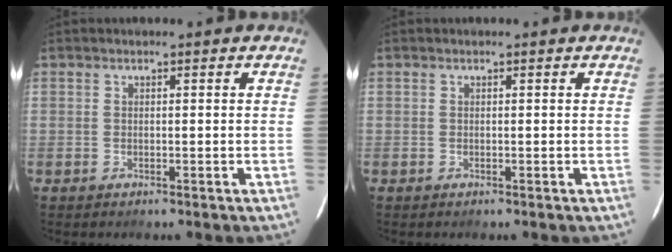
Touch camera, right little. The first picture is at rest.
{"total": 0.0}